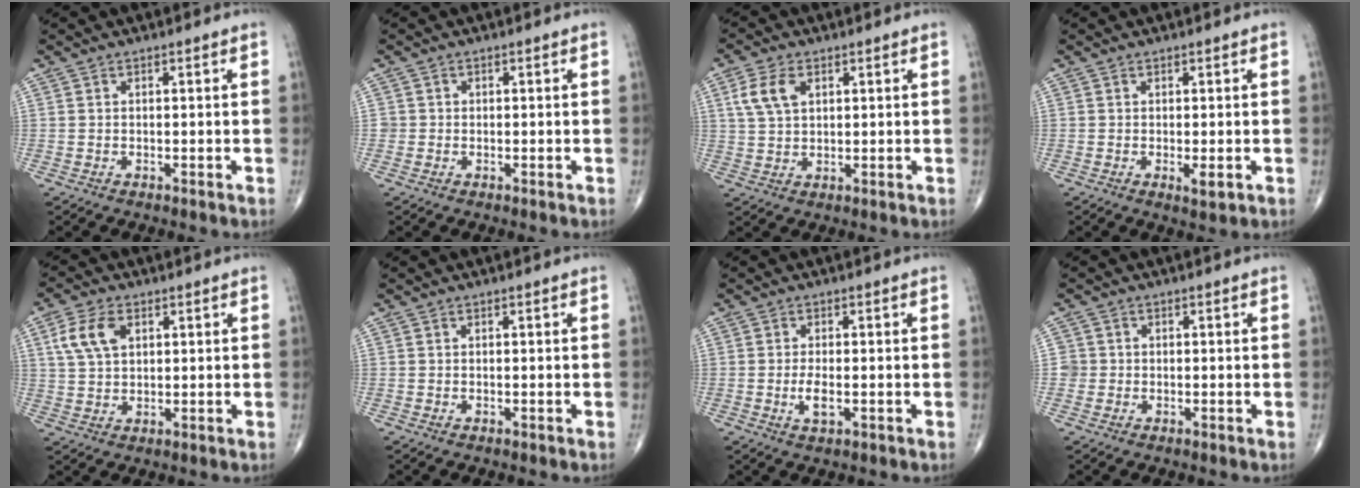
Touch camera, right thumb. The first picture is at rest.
{"total": 1.1, "force": [-0.1, 1.1, 0.0], "torque": [0.007, 0.005, -0.003]}
{"total": 6.4, "force": [2.3, 3.9, 4.5], "torque": [-0.090, 0.001, 0.047]}
{"total": 2.2, "force": [-0.5, 0.6, 2.1], "torque": [-0.031, -0.006, -0.006]}
{"total": 7.3, "force": [2.5, 4.5, 5.1], "torque": [-0.099, 0.001, 0.050]}
{"total": 0.0}
{"total": 3.3, "force": [-0.8, 1.3, 2.9], "torque": [-0.058, -0.002, -0.017]}
{"total": 2.1, "force": [-0.3, 2.1, 0.1], "torque": [0.014, 0.008, -0.007]}